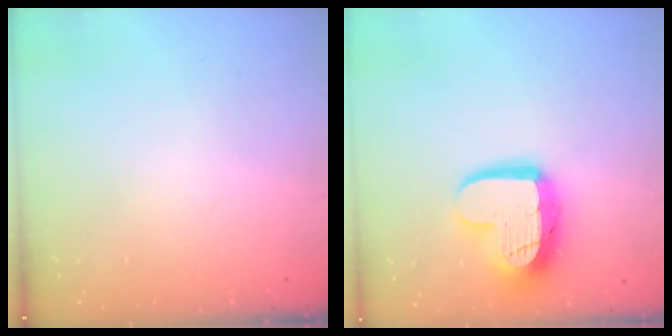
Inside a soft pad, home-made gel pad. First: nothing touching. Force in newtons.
{"total": 15.1, "press": 15.1, "slide": 1.3}